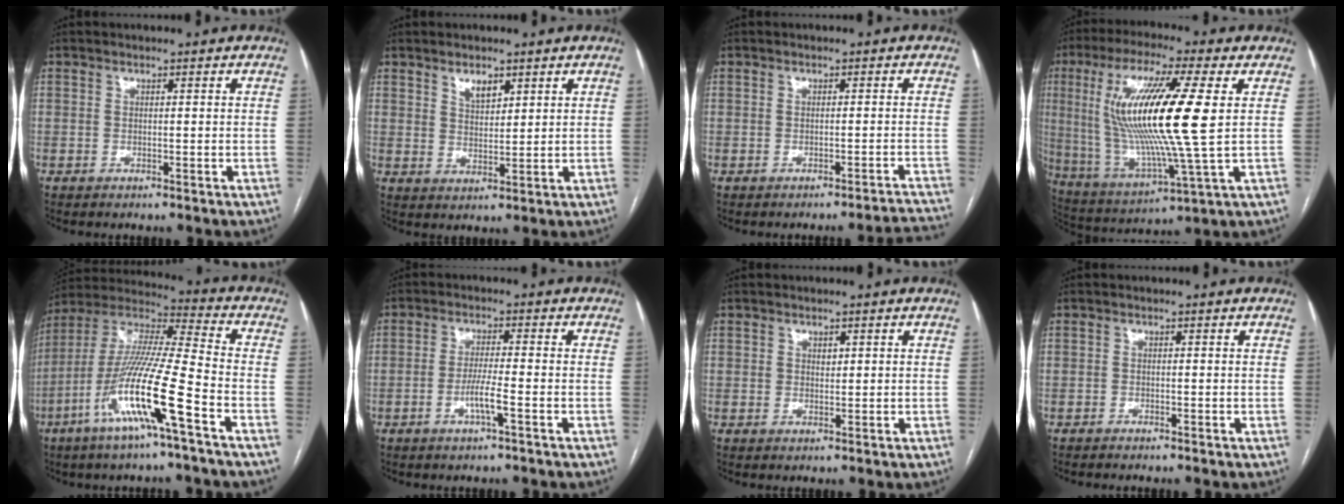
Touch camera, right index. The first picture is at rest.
{"total": 3.6, "force": [2.2, 1.8, 2.2], "torque": [-0.039, 0.000, 0.045]}
{"total": 6.2, "force": [-6.1, -1.0, 0.3], "torque": [0.014, 0.005, -0.071]}
{"total": 20.7, "force": [3.1, 1.1, 20.5], "torque": [-0.410, -0.004, 0.048]}
{"total": 17.4, "force": [-7.6, 0.2, 15.7], "torque": [-0.323, -0.012, -0.147]}
{"total": 4.1, "force": [-1.8, 0.0, 3.7], "torque": [-0.070, -0.003, -0.036]}
{"total": 1.2, "force": [0.4, 0.9, 0.7], "torque": [-0.010, -0.002, 0.008]}
{"total": 1.2, "force": [-1.1, 0.3, 0.3], "torque": [-0.008, -0.001, -0.016]}